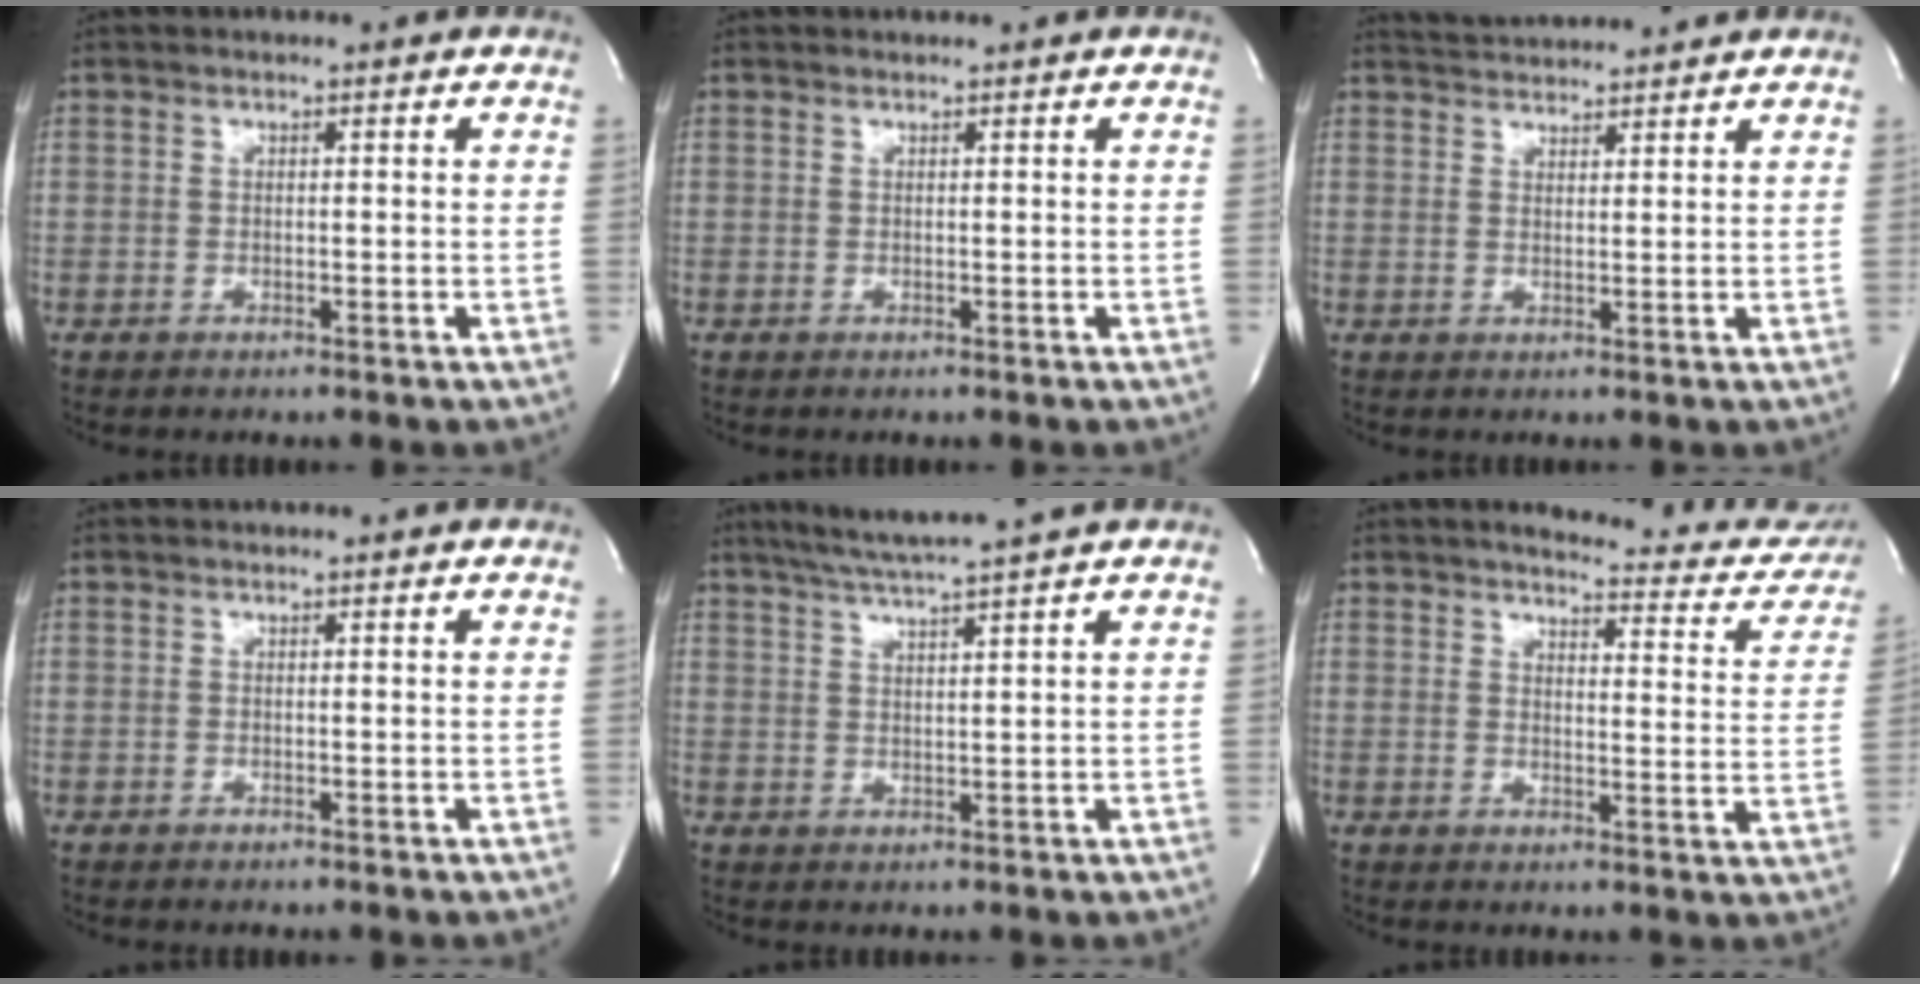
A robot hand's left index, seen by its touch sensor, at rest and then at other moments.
{"total": 0.0}
{"total": 5.0, "force": [5.0, 0.2, 0.5], "torque": [-0.021, 0.022, 0.079]}
{"total": 0.0}
{"total": 6.5, "force": [5.3, -1.6, 3.4], "torque": [-0.062, -0.002, 0.093]}
{"total": 15.7, "force": [14.8, 3.2, 4.2], "torque": [-0.026, -0.069, 0.145]}